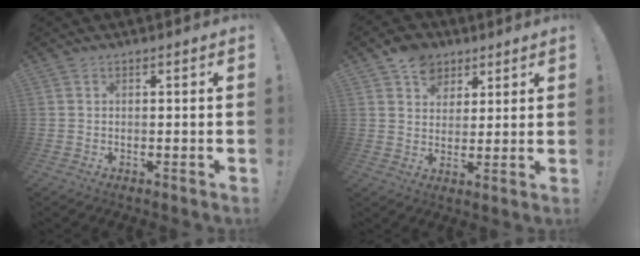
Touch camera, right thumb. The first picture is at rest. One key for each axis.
{"total": 8.9, "fx": 5.2, "fy": 6.8, "fz": 2.6, "tx": -0.029, "ty": -0.032, "tz": 0.100}